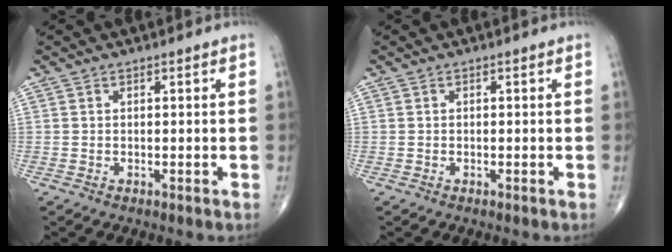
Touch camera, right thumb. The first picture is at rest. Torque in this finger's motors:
{"motor_torque": [-0.20, -0.17, -0.38, -0.28, -0.02]}